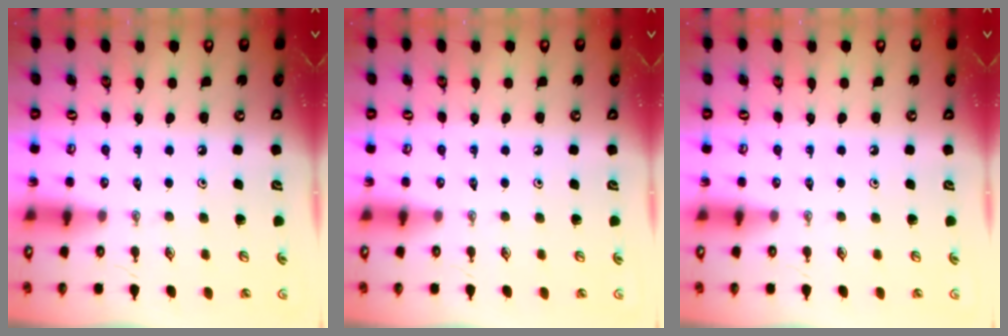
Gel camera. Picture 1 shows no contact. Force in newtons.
{"total": 0.0}
{"total": 0.0}